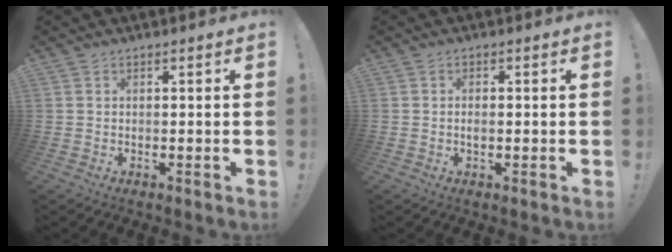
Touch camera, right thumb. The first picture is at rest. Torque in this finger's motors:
{"motor_torque": [-0.06, -0.02, -0.18, 0.21, 0.03]}